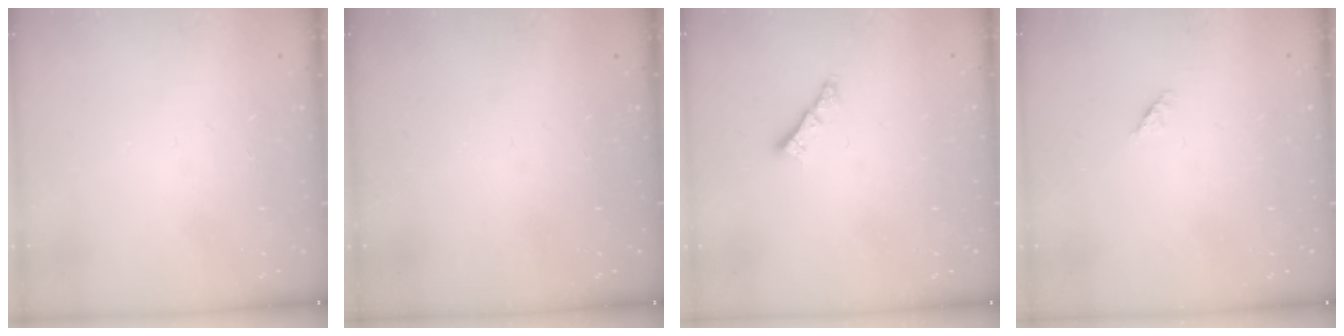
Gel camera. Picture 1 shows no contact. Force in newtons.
{"total": 0.0}
{"total": 1.2, "press": 1.2, "slide": 0.3}
{"total": 1.4, "press": 1.3, "slide": 0.5}